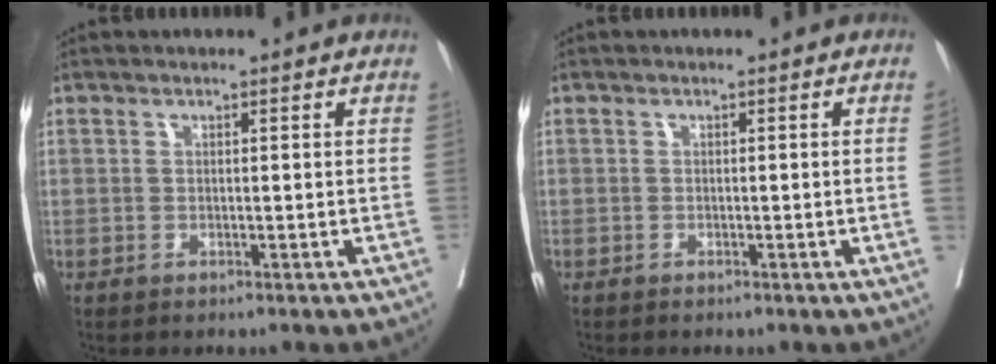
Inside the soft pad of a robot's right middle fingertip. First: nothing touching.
{"total": 0.8, "force": [-0.1, -0.3, 0.7], "torque": [-0.008, 0.000, -0.002]}